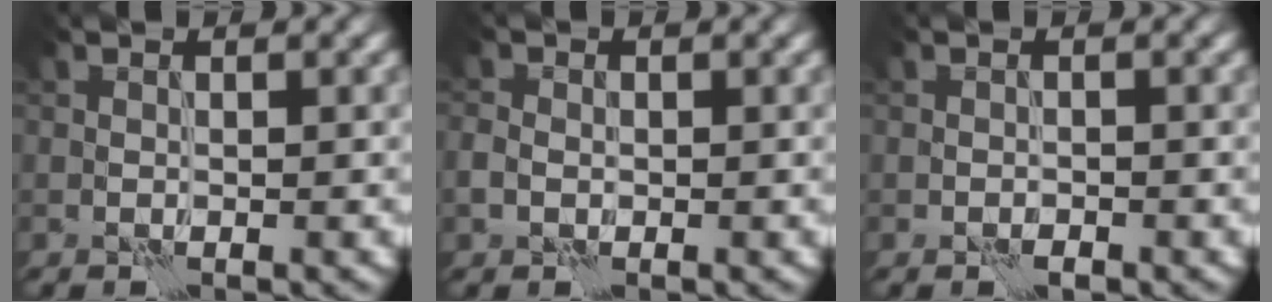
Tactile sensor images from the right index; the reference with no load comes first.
{"total": 1.4, "force": [-0.4, 1.2, 0.8], "torque": [-0.018, -0.001, -0.012]}
{"total": 0.7, "force": [-0.5, 0.3, 0.4], "torque": [-0.008, 0.002, -0.009]}